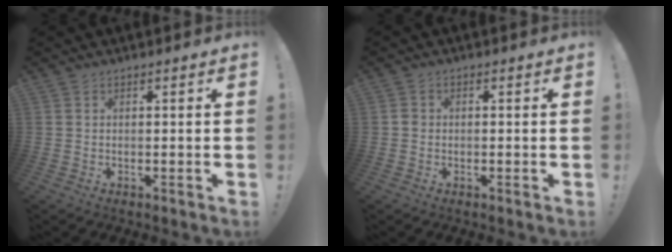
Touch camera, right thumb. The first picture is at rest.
{"total": 1.4, "force": [-0.5, 1.1, 0.7], "torque": [-0.019, 0.009, -0.008]}